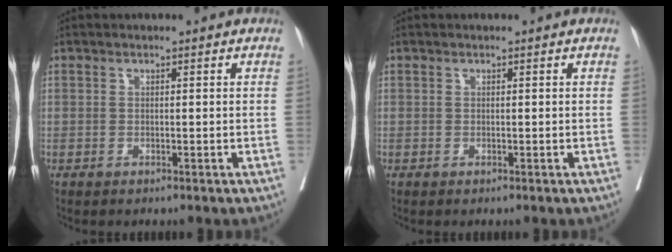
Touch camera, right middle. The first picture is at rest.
{"total": 0.0}